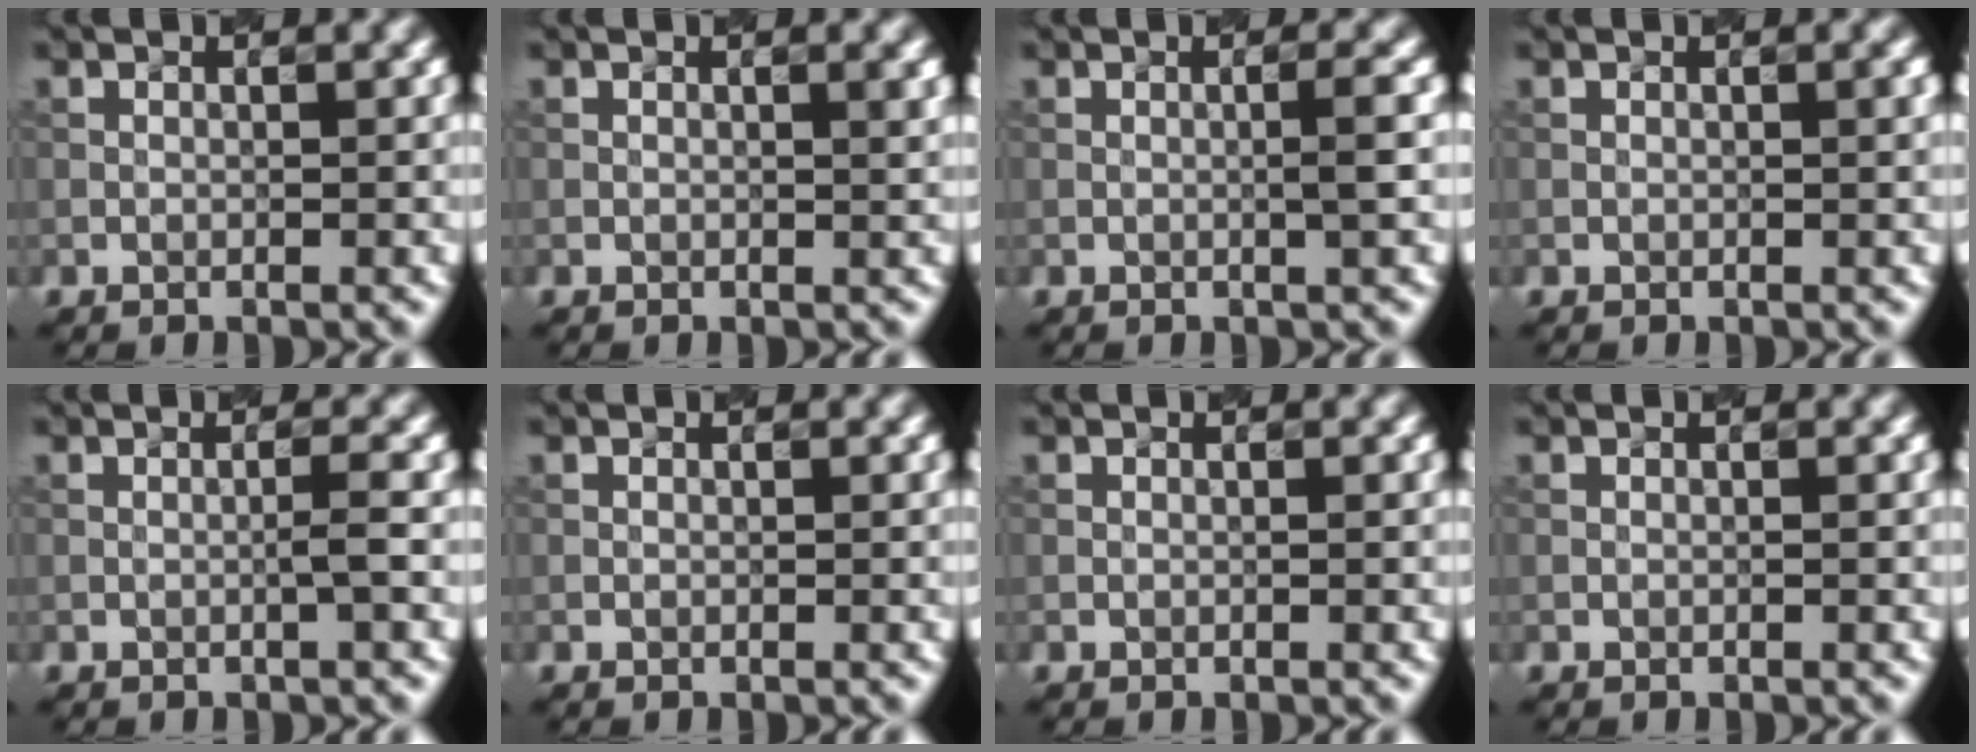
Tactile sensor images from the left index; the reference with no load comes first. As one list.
[{"total": 1.7, "force": [0.5, 0.6, 1.5], "torque": [-0.016, 0.008, -0.002]}, {"total": 1.8, "force": [-0.2, 0.2, 1.8], "torque": [-0.029, 0.006, -0.001]}, {"total": 1.1, "force": [0.2, 0.3, 1.1], "torque": [-0.014, 0.003, 0.001]}, {"total": 1.2, "force": [-0.3, 0.0, 1.1], "torque": [-0.021, 0.004, -0.001]}, {"total": 0.0}, {"total": 0.0}, {"total": 0.0}]